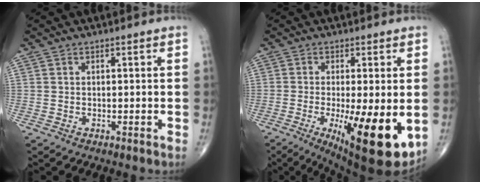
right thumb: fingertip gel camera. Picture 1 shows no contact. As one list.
[{"total": 15.3, "force": [-3.5, 4.1, 14.4], "torque": [-0.201, -0.028, -0.039]}]